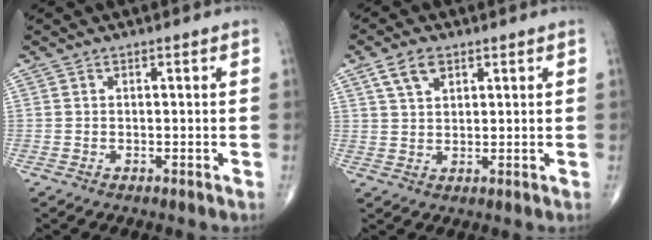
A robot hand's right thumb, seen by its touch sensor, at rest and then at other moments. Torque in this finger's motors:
{"motor_torque": [-0.44, 0.47, 0.24, 0.41, 0.07]}